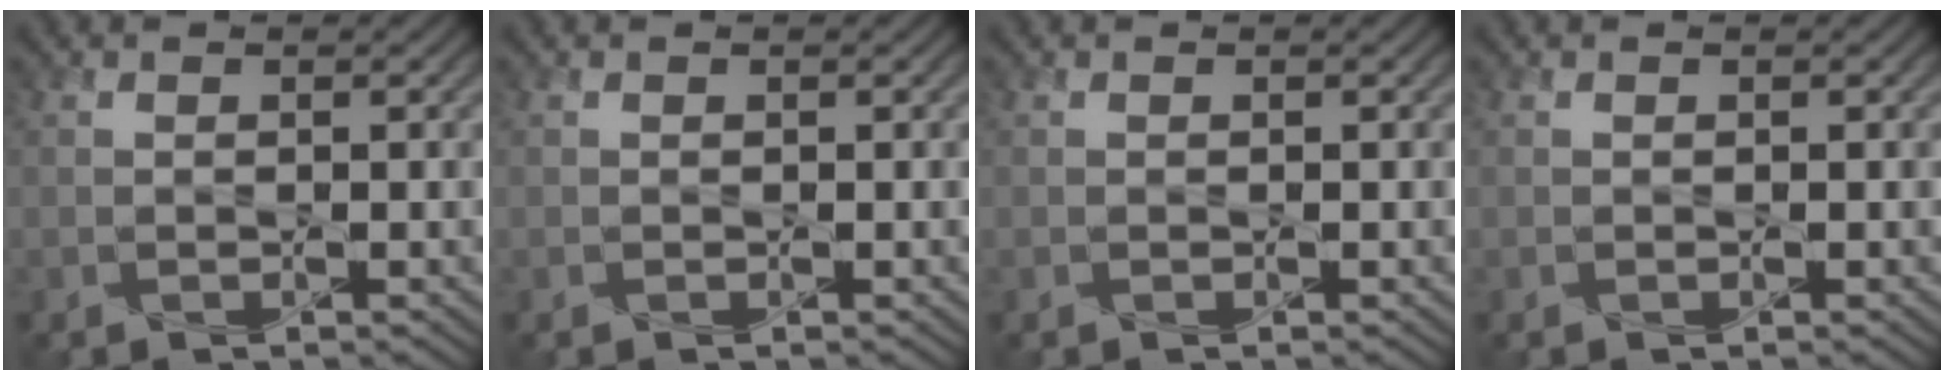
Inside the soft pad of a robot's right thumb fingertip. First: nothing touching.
{"total": 0.0}
{"total": 0.0}
{"total": 0.0}